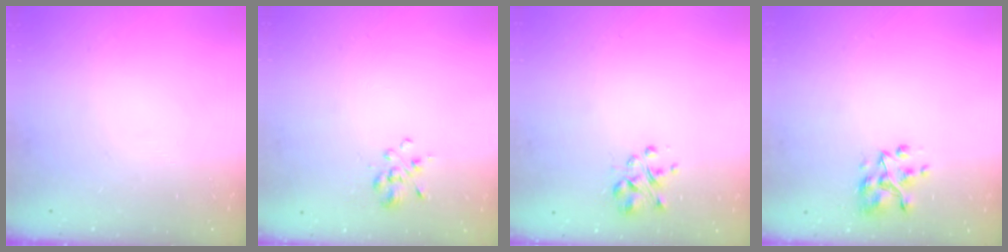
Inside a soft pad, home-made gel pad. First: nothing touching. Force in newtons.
{"total": 2.8, "press": 2.6, "slide": 1.2}
{"total": 2.2, "press": 2.2, "slide": 0.3}
{"total": 5.1, "press": 5.0, "slide": 0.6}